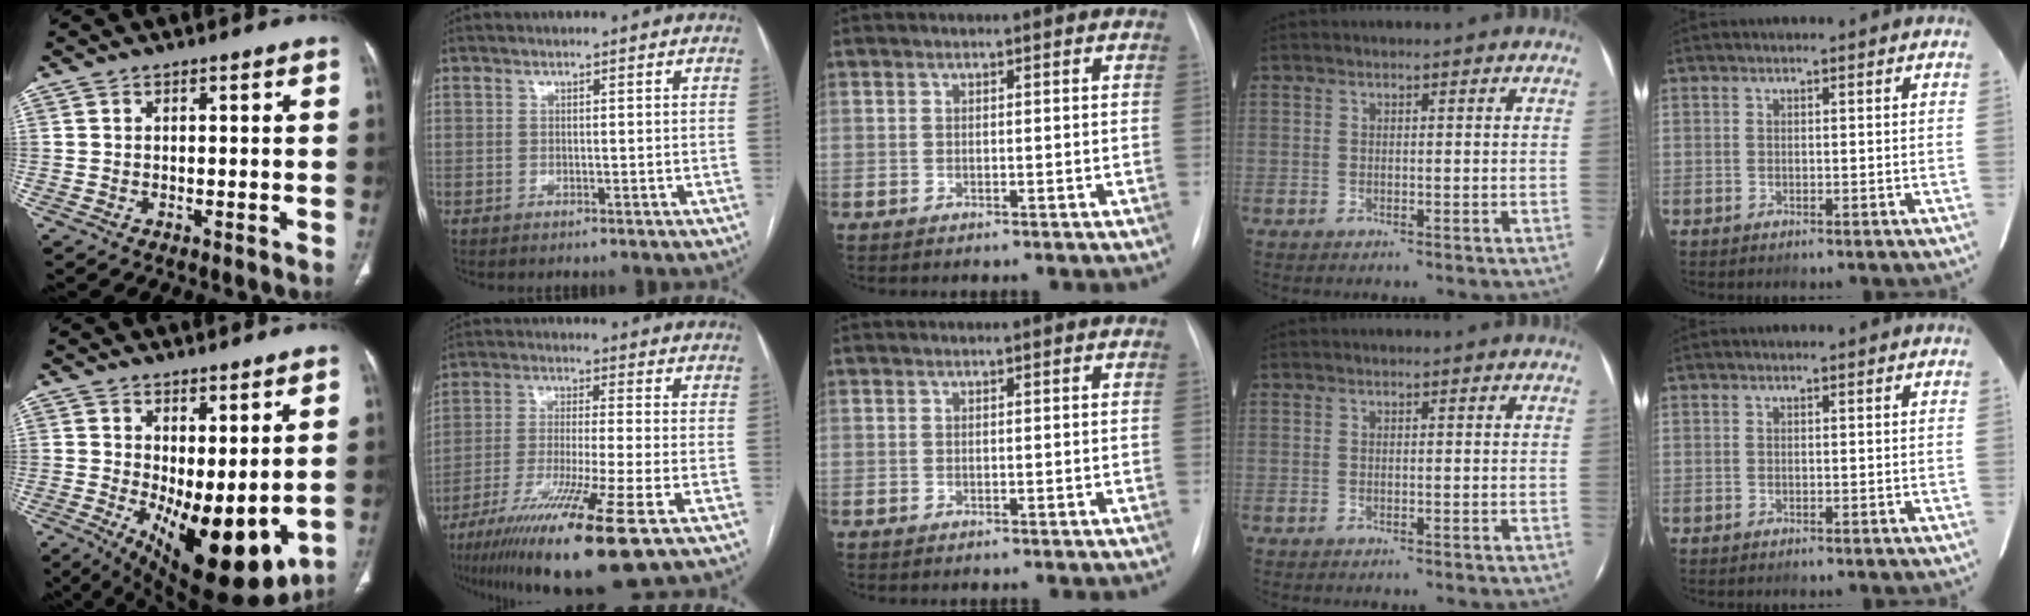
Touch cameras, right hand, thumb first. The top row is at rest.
{"thumb": {"total": 16.4, "force": [-1.0, 7.0, 14.8], "torque": [-0.219, -0.036, 0.010]}, "index": {"total": 16.5, "force": [-9.6, -0.4, 13.4], "torque": [-0.240, -0.046, -0.169]}}